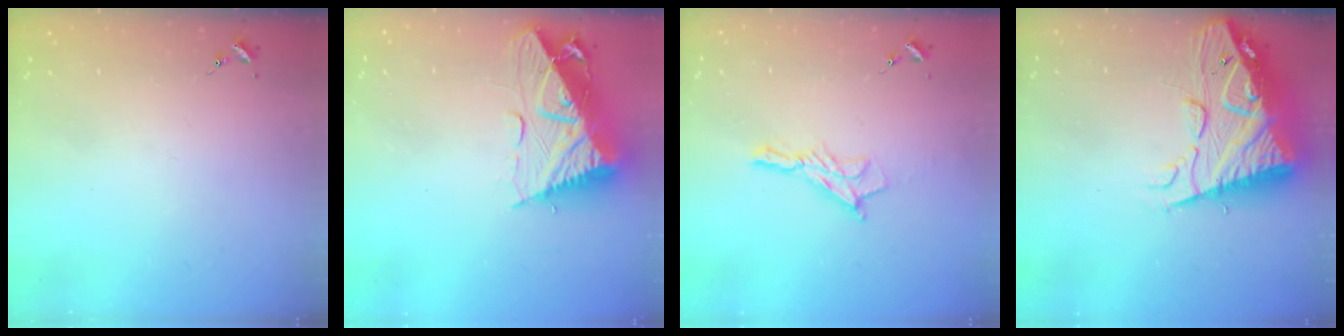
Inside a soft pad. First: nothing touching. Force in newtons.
{"total": 16.6, "press": 16.5, "slide": 1.5}
{"total": 8.7, "press": 8.7, "slide": 0.5}
{"total": 17.9, "press": 17.8, "slide": 1.7}